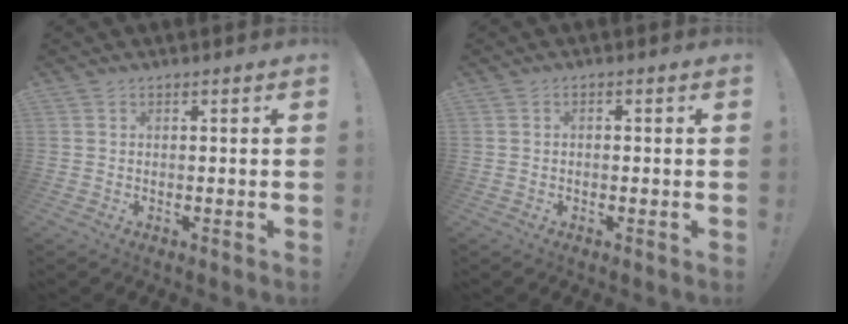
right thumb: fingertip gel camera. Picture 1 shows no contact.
{"total": 0.9, "force": [-0.8, 0.1, 0.5], "torque": [-0.011, 0.002, -0.013]}